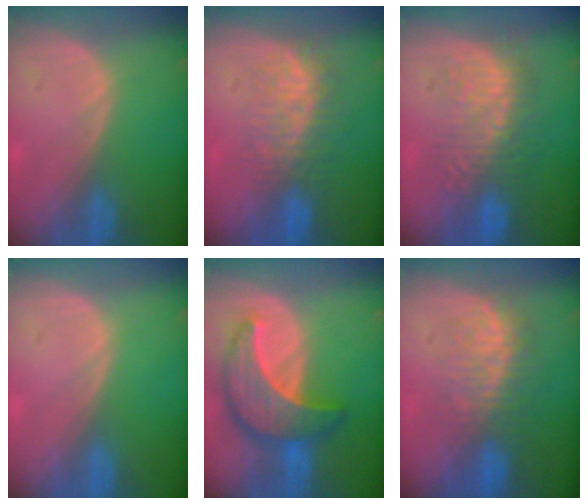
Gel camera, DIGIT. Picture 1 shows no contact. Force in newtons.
{"total": 8.0, "press": 7.4, "slide": 3.1}
{"total": 8.9, "press": 8.7, "slide": 2.0}
{"total": 0.0}
{"total": 10.0, "press": 10.0, "slide": 0.7}
{"total": 7.8, "press": 7.6, "slide": 2.1}